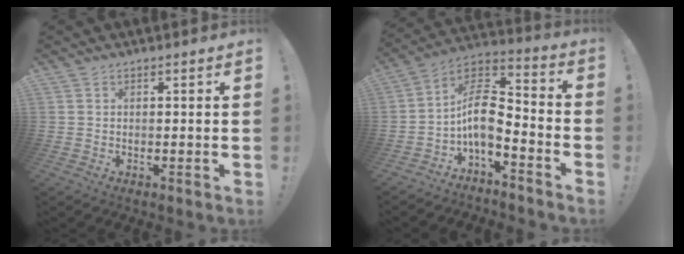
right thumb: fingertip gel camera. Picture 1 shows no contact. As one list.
[{"total": 10.9, "force": [-2.6, 6.1, 8.6], "torque": [-0.148, 0.012, -0.045]}]